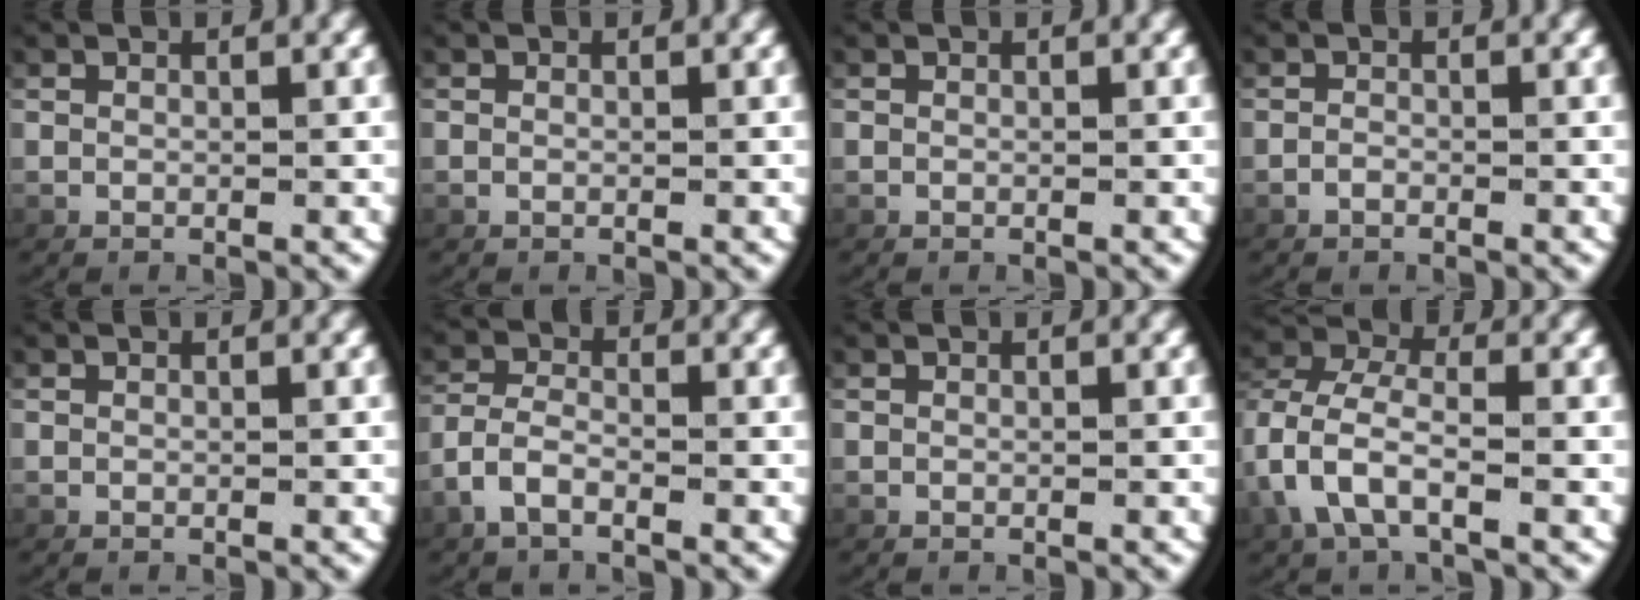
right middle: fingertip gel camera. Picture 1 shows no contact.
{"total": 0.6, "force": [-0.4, 0.4, 0.1], "torque": [-0.004, 0.004, -0.012]}
{"total": 0.0}
{"total": 0.8, "force": [-0.8, -0.1, 0.0], "torque": [-0.001, 0.004, -0.019]}
{"total": 0.0}
{"total": 2.4, "force": [-1.4, 1.2, 1.5], "torque": [-0.042, -0.004, -0.025]}
{"total": 0.0}
{"total": 3.8, "force": [0.0, 2.5, 2.9], "torque": [-0.073, -0.005, -0.002]}